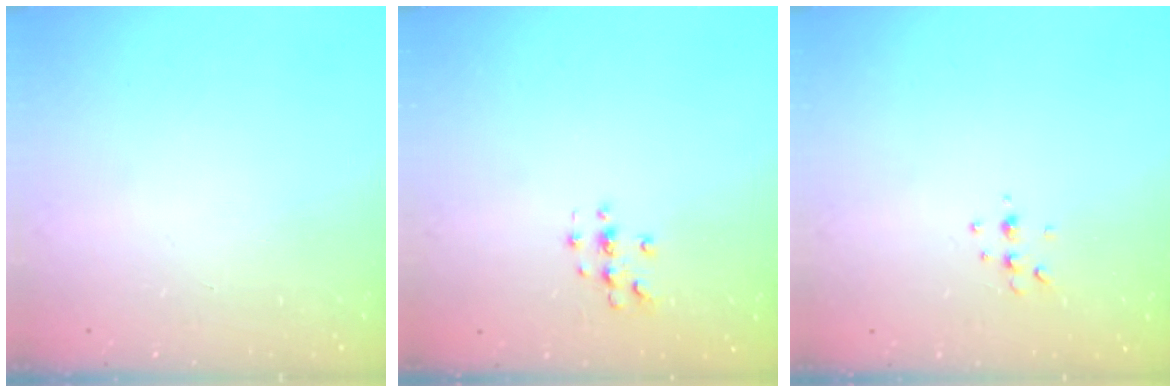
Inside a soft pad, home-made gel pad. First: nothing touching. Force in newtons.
{"total": 3.0, "press": 3.0, "slide": 0.3}
{"total": 4.5, "press": 4.4, "slide": 0.8}